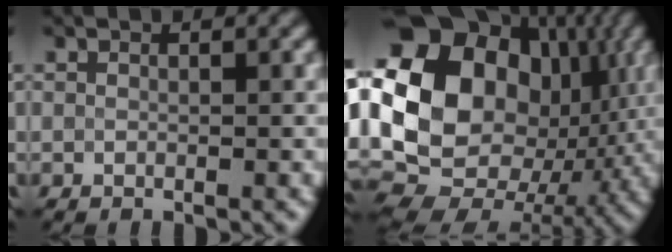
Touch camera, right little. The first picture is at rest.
{"total": 18.1, "force": [2.3, 14.1, 11.2], "torque": [-0.202, 0.011, 0.055]}